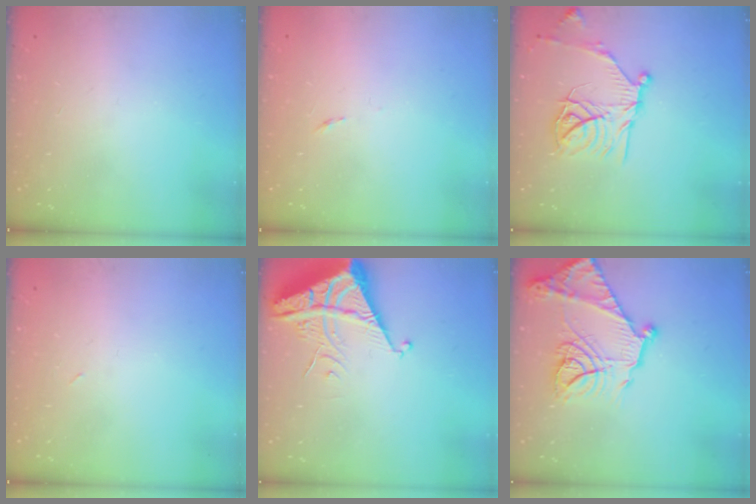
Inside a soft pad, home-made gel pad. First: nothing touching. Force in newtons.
{"total": 2.6, "press": 2.6, "slide": 0.4}
{"total": 17.1, "press": 17.1, "slide": 1.1}
{"total": 2.9, "press": 2.9, "slide": 0.7}
{"total": 6.6, "press": 6.6, "slide": 0.6}
{"total": 20.7, "press": 20.6, "slide": 2.0}